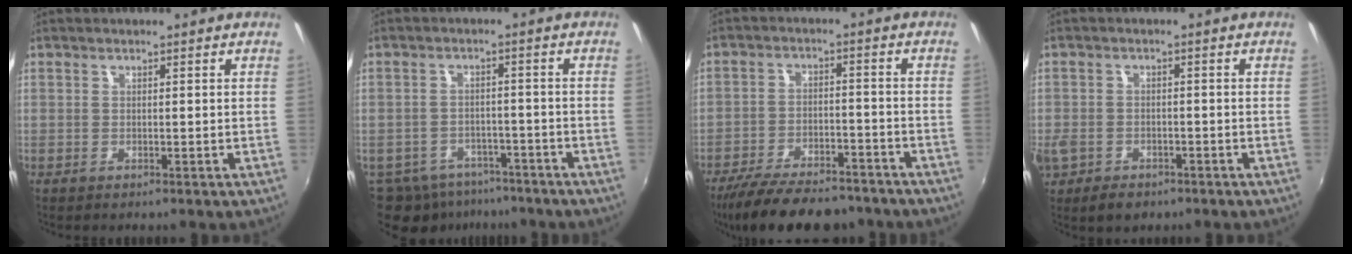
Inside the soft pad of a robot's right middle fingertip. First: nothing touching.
{"total": 14.0, "force": [-10.0, 8.3, 5.4], "torque": [-0.143, -0.014, -0.138]}
{"total": 17.2, "force": [-14.1, 5.9, 7.8], "torque": [-0.162, -0.015, -0.210]}
{"total": 8.1, "force": [-4.1, 5.8, 3.9], "torque": [-0.107, -0.014, -0.067]}